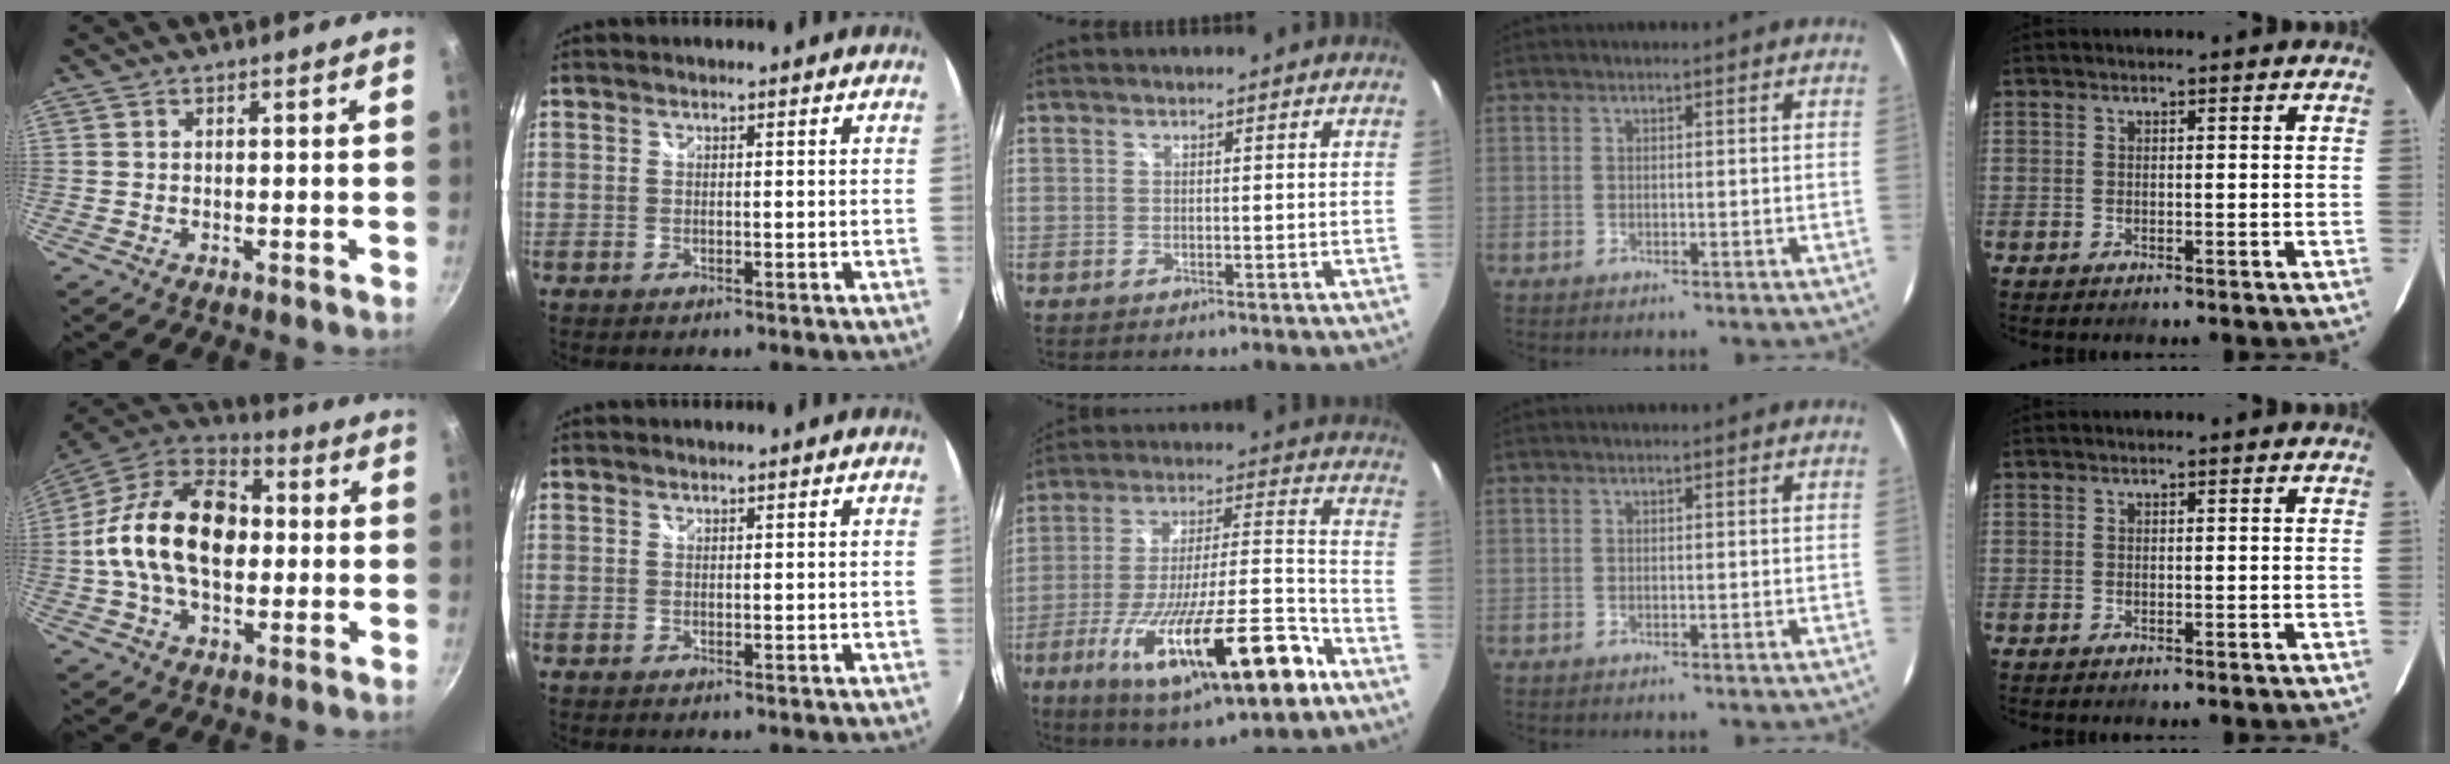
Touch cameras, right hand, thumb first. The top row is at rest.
{"thumb": {"total": 21.4, "force": [0.0, 13.9, 16.3], "torque": [-0.258, 0.035, -0.017]}, "middle": {"total": 25.2, "force": [-12.8, 6.2, 20.8], "torque": [-0.360, -0.045, -0.200]}}